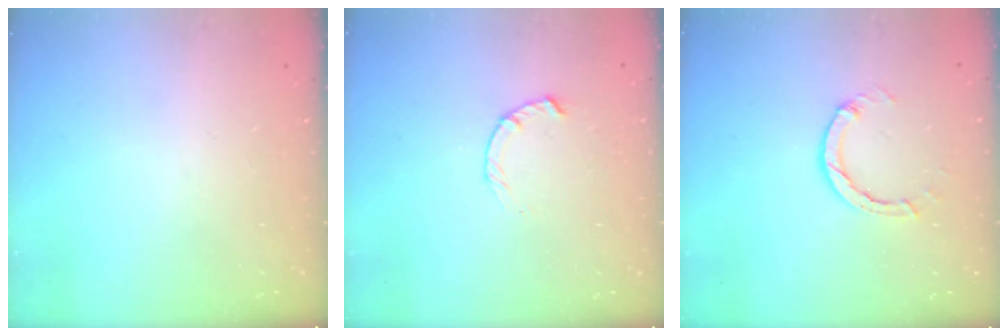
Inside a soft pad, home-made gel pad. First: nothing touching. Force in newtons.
{"total": 1.8, "press": 1.8, "slide": 0.3}
{"total": 2.7, "press": 2.7, "slide": 0.3}